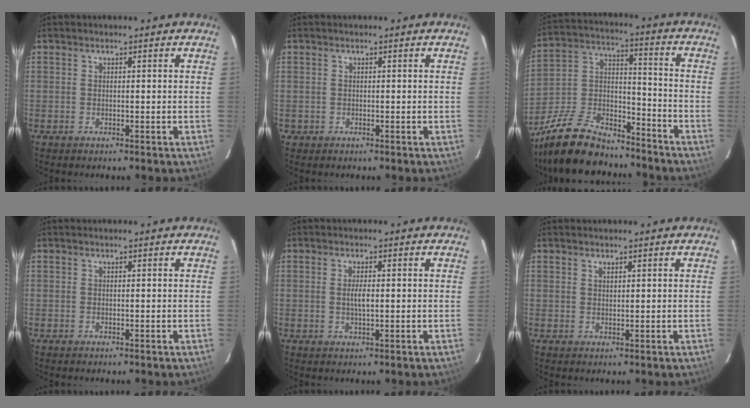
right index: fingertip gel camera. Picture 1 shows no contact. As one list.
[{"total": 1.0, "force": [-0.3, 1.0, -0.2], "torque": [0.003, 0.002, -0.001]}, {"total": 20.1, "force": [-15.6, 8.5, 9.5], "torque": [-0.213, 0.014, -0.258]}, {"total": 0.0}, {"total": 2.2, "force": [0.1, 0.7, 2.1], "torque": [-0.040, -0.002, 0.002]}, {"total": 0.8, "force": [0.8, 0.3, 0.2], "torque": [-0.002, 0.000, 0.015]}]